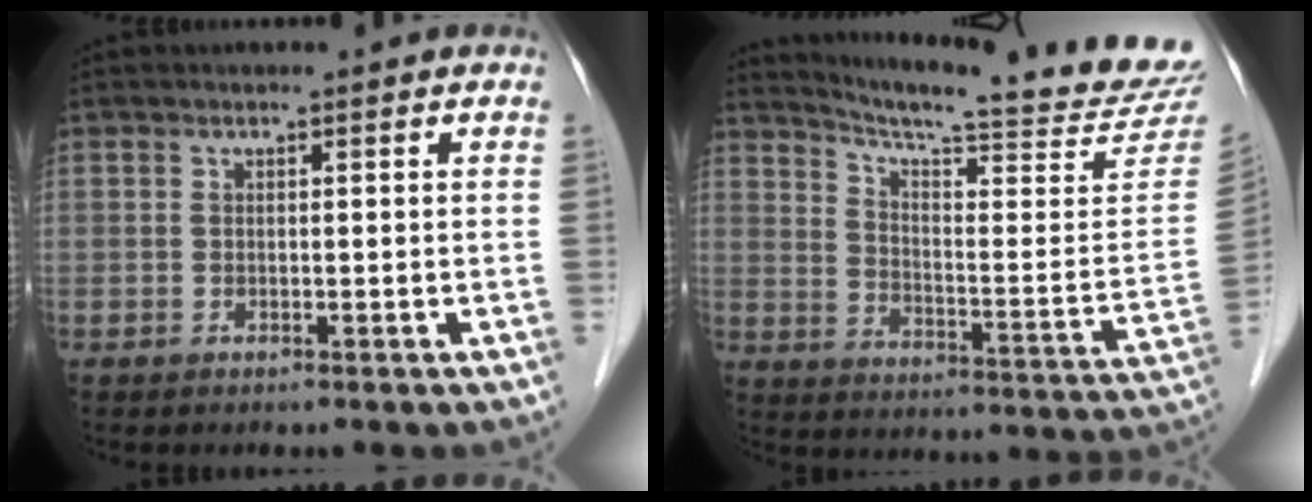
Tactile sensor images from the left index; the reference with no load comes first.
{"total": 24.2, "force": [22.6, 0.0, 8.6], "torque": [-0.134, -0.101, 0.290]}